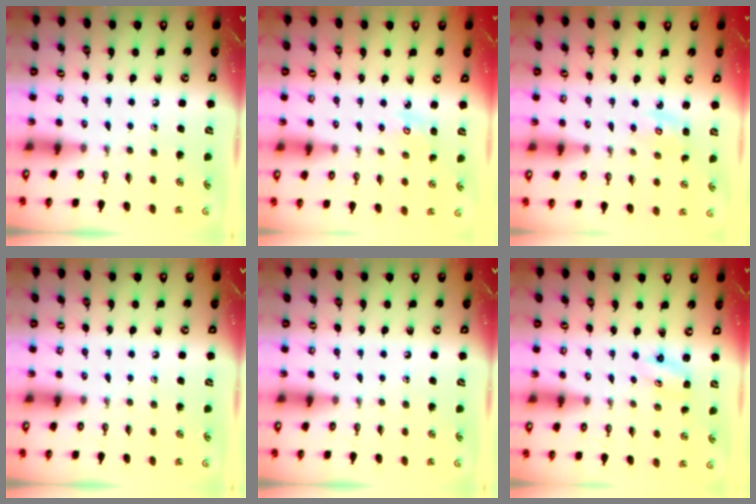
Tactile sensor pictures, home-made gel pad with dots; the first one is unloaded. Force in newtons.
{"total": 3.4, "press": 3.4, "slide": 0.3}
{"total": 2.7, "press": 2.7, "slide": 0.3}
{"total": 0.0}
{"total": 0.0}
{"total": 2.8, "press": 2.8, "slide": 0.3}